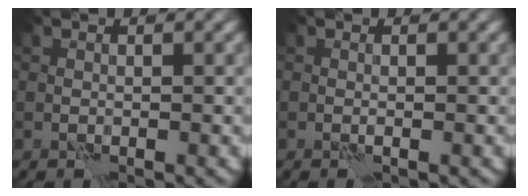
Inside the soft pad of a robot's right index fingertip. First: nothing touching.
{"total": 0.0}